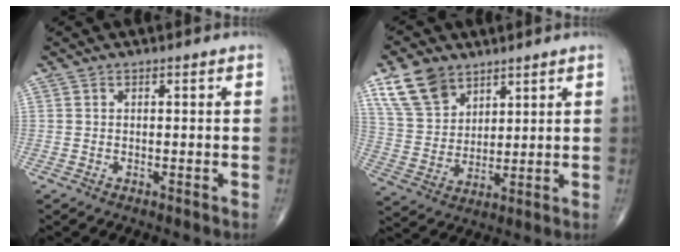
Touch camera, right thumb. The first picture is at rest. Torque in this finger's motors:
{"motor_torque": [-0.18, 2.50, 0.45, 0.37, 0.07]}